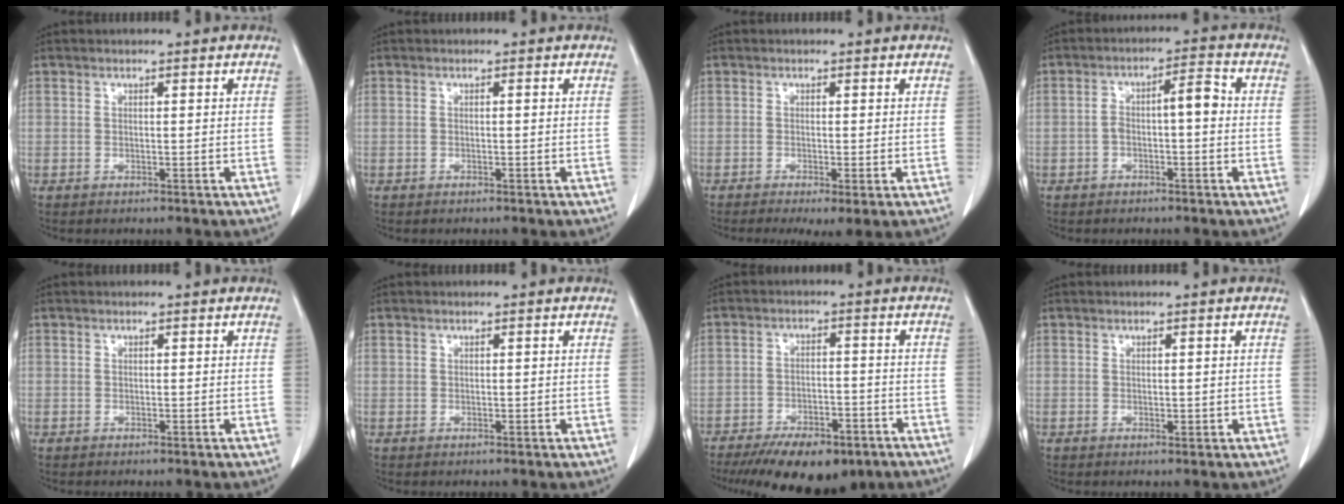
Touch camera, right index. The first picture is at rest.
{"total": 0.0}
{"total": 3.7, "force": [-1.8, 0.8, 3.1], "torque": [-0.042, -0.013, -0.025]}
{"total": 4.9, "force": [-0.4, 1.3, 4.7], "torque": [-0.079, 0.029, -0.005]}
{"total": 0.0}
{"total": 0.0}
{"total": 13.8, "force": [-9.8, 5.7, 7.8], "torque": [-0.122, -0.009, -0.147]}
{"total": 0.7, "force": [0.0, 0.4, 0.6], "torque": [-0.007, 0.000, 0.004]}